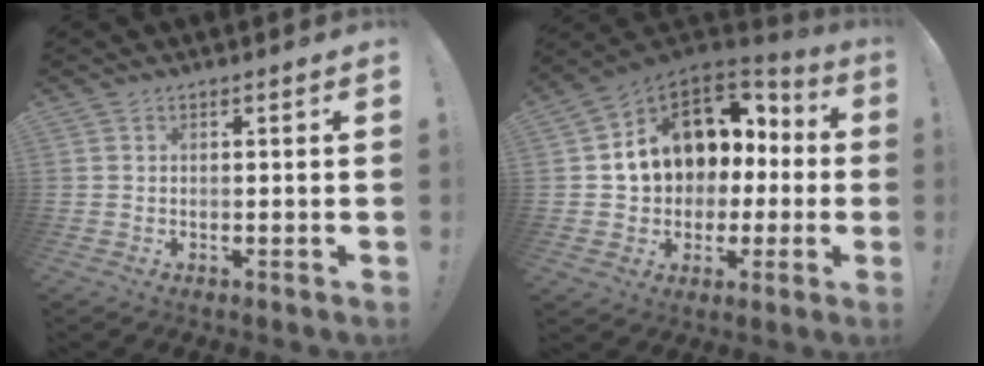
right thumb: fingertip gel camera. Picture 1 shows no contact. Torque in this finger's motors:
{"motor_torque": [2.50, 2.51, 0.96, -0.71, 0.28]}